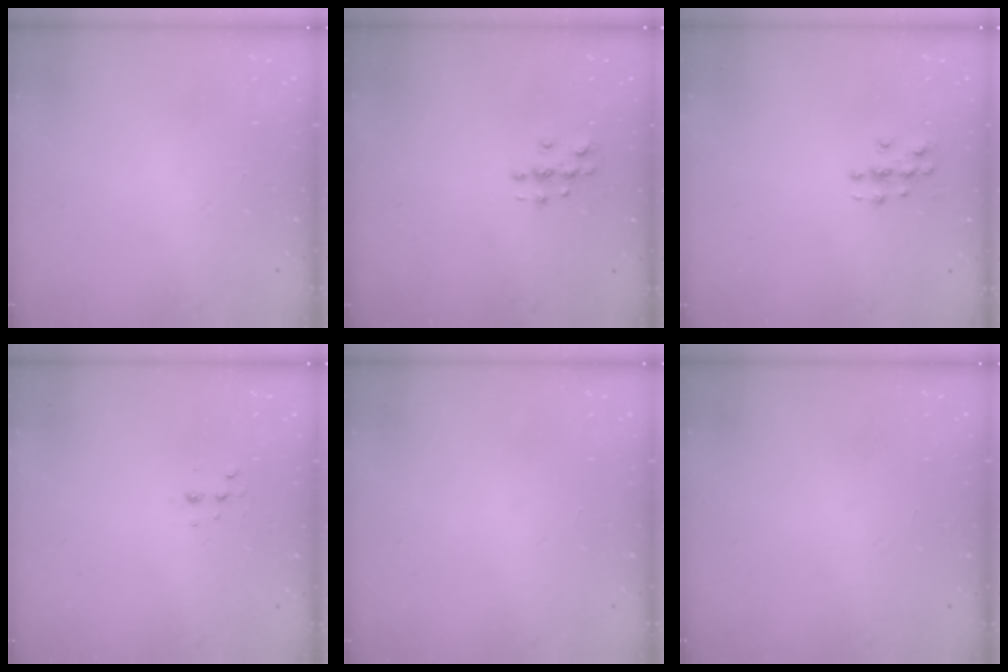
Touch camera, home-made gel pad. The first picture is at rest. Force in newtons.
{"total": 3.9, "press": 3.9, "slide": 0.5}
{"total": 3.4, "press": 3.4, "slide": 0.2}
{"total": 3.5, "press": 3.4, "slide": 0.5}
{"total": 0.0}
{"total": 0.0}